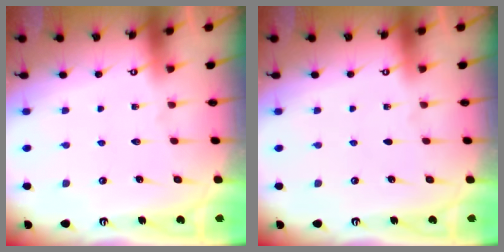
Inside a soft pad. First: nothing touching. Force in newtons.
{"total": 0.0}